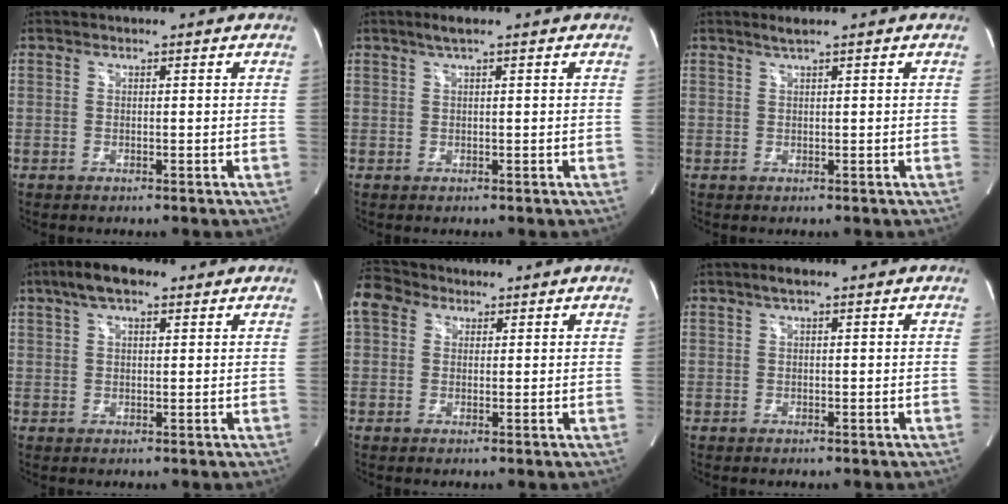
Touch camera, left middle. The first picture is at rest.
{"total": 2.0, "force": [1.2, 0.0, 1.6], "torque": [-0.037, 0.009, 0.024]}
{"total": 1.2, "force": [0.9, -0.3, 0.8], "torque": [-0.020, 0.003, 0.021]}
{"total": 7.0, "force": [4.4, 2.4, 4.9], "torque": [-0.095, 0.026, 0.073]}
{"total": 7.2, "force": [3.6, 5.3, 3.3], "torque": [-0.084, 0.043, 0.072]}
{"total": 1.7, "force": [1.0, 0.3, 1.4], "torque": [-0.029, 0.012, 0.015]}